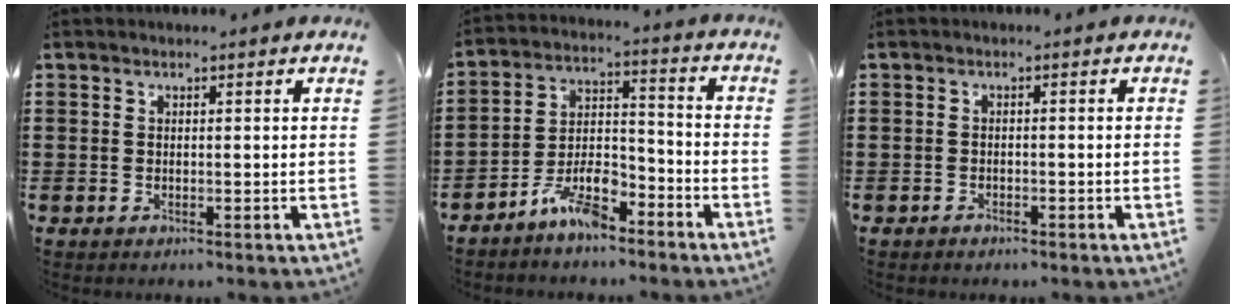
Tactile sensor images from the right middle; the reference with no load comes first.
{"total": 7.9, "force": [-6.4, 2.5, 4.0], "torque": [-0.080, 0.012, -0.123]}
{"total": 1.0, "force": [-0.9, 0.4, 0.1], "torque": [-0.004, 0.002, -0.020]}